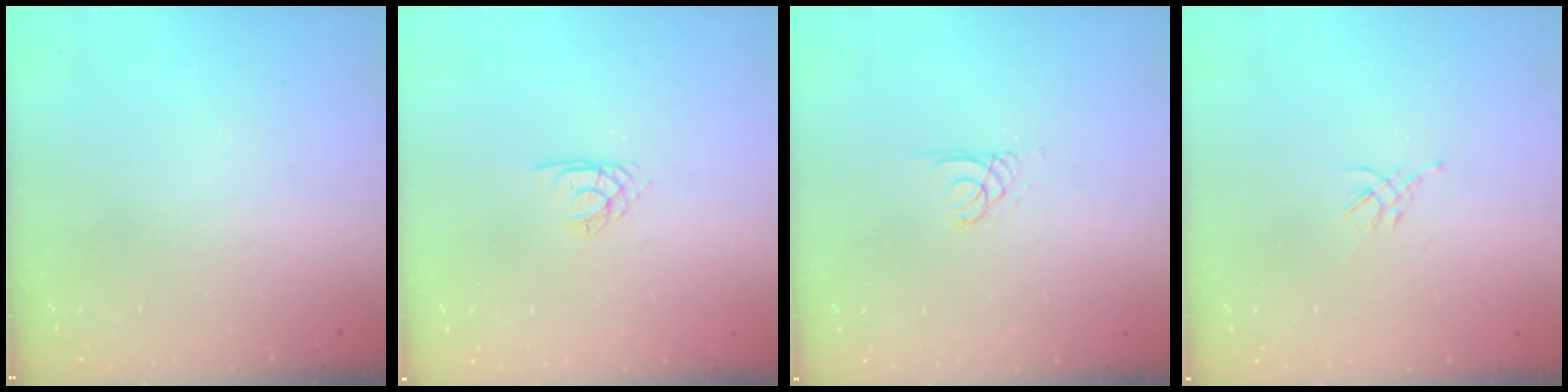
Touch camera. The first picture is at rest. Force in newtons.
{"total": 1.8, "press": 1.8, "slide": 0.2}
{"total": 0.8, "press": 0.8, "slide": 0.1}
{"total": 1.5, "press": 1.4, "slide": 0.6}